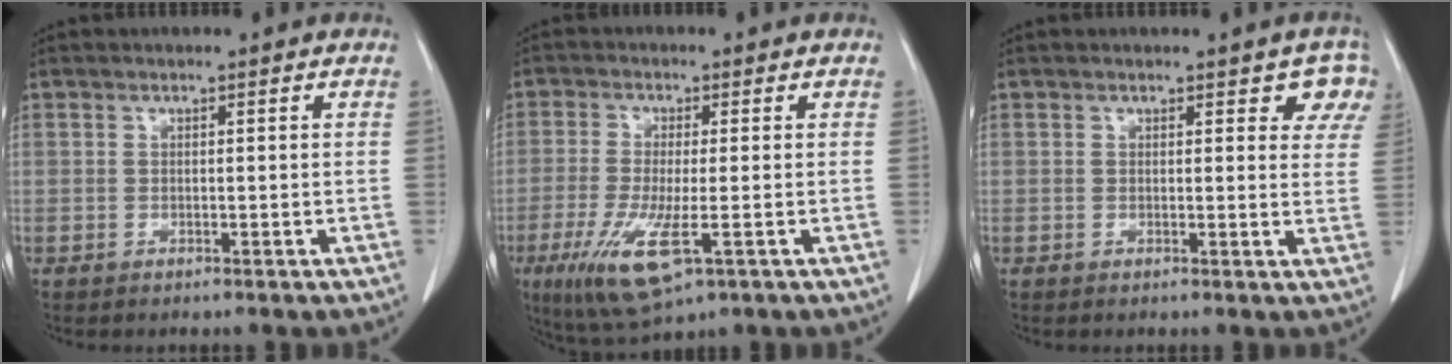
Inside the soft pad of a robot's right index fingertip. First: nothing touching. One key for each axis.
{"total": 9.8, "fx": -3.8, "fy": 1.9, "fz": 8.8, "tx": -0.180, "ty": -0.031, "tz": -0.062}
{"total": 4.6, "fx": 3.3, "fy": 2.2, "fz": 2.4, "tx": -0.004, "ty": -0.003, "tz": 0.020}